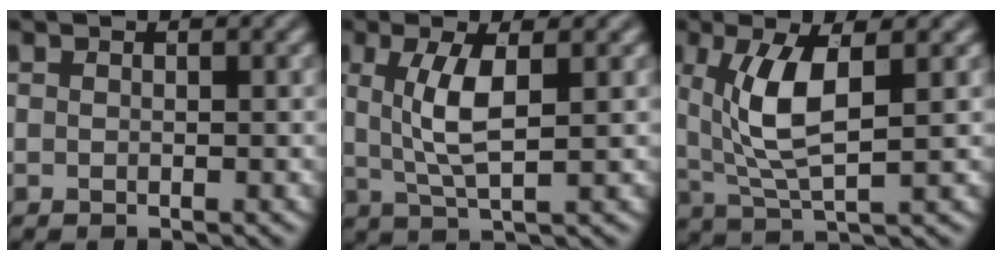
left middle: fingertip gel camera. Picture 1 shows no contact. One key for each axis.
{"total": 4.6, "fx": 0.5, "fy": 1.3, "fz": 4.3, "tx": -0.094, "ty": 0.001, "tz": 0.015}
{"total": 6.0, "fx": 1.1, "fy": 2.1, "fz": 5.5, "tx": -0.122, "ty": -0.006, "tz": 0.029}